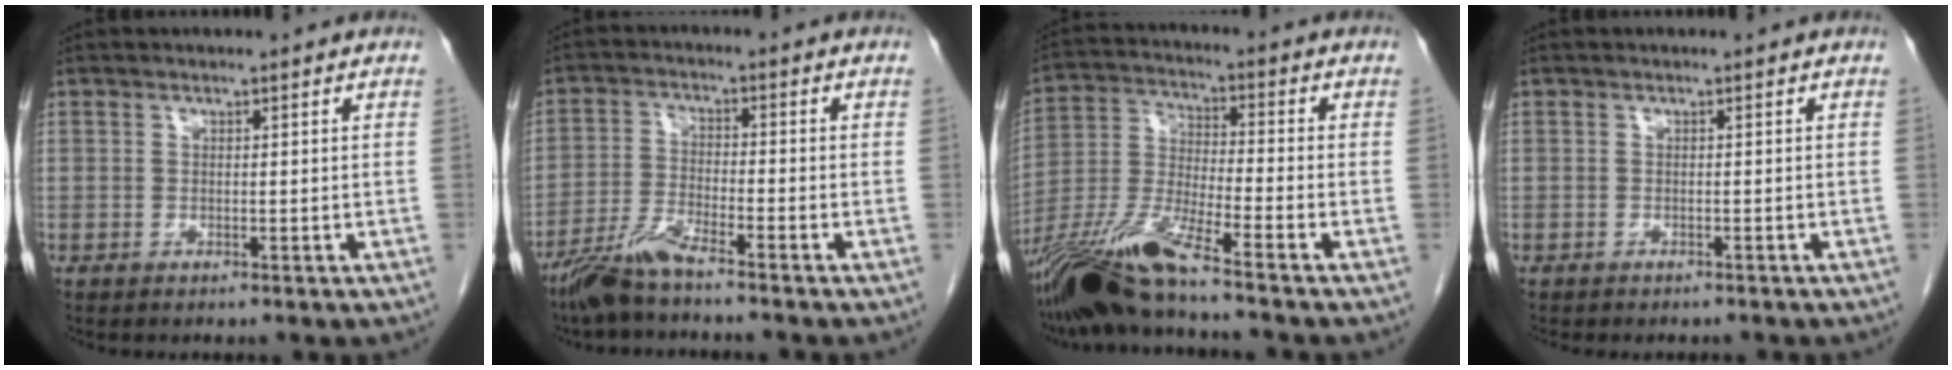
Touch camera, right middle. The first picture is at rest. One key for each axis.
{"total": 6.0, "fx": -5.1, "fy": -0.2, "fz": 3.2, "tx": -0.072, "ty": -0.023, "tz": -0.106}
{"total": 12.3, "fx": -9.7, "fy": -0.7, "fz": 7.5, "tx": -0.163, "ty": -0.020, "tz": -0.188}
{"total": 4.0, "fx": -3.6, "fy": 1.0, "fz": 1.5, "tx": -0.023, "ty": -0.008, "tz": -0.043}